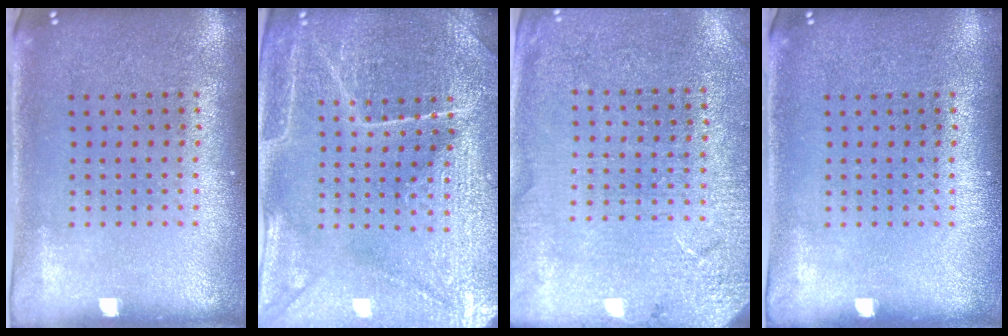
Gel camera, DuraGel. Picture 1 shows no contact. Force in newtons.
{"total": 4.4, "press": 4.3, "slide": 1.1}
{"total": 2.5, "press": 2.5, "slide": 0.2}
{"total": 0.0}